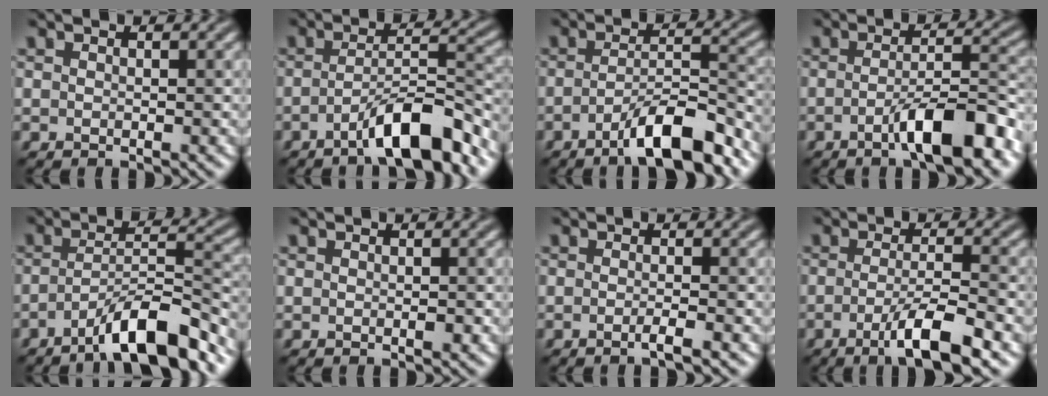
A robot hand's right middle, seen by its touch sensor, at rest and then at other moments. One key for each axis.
{"total": 6.7, "fx": -4.0, "fy": 1.4, "fz": 5.2, "tx": -0.080, "ty": 0.013, "tz": -0.067}
{"total": 7.0, "fx": -4.4, "fy": 1.5, "fz": 5.3, "tx": -0.082, "ty": 0.009, "tz": -0.073}
{"total": 6.4, "fx": -3.0, "fy": 1.2, "fz": 5.5, "tx": -0.084, "ty": 0.010, "tz": -0.051}
{"total": 8.1, "fx": -5.3, "fy": 1.6, "fz": 5.8, "tx": -0.090, "ty": 0.012, "tz": -0.090}
{"total": 0.6, "fx": -0.1, "fy": 0.2, "fz": 0.5, "tx": -0.009, "ty": 0.000, "tz": 0.000}
{"total": 1.7, "fx": -0.7, "fy": 0.3, "fz": 1.5, "tx": -0.020, "ty": 0.000, "tz": -0.019}
{"total": 5.4, "fx": -2.4, "fy": 0.9, "fz": 4.8, "tx": -0.081, "ty": 0.001, "tz": -0.046}